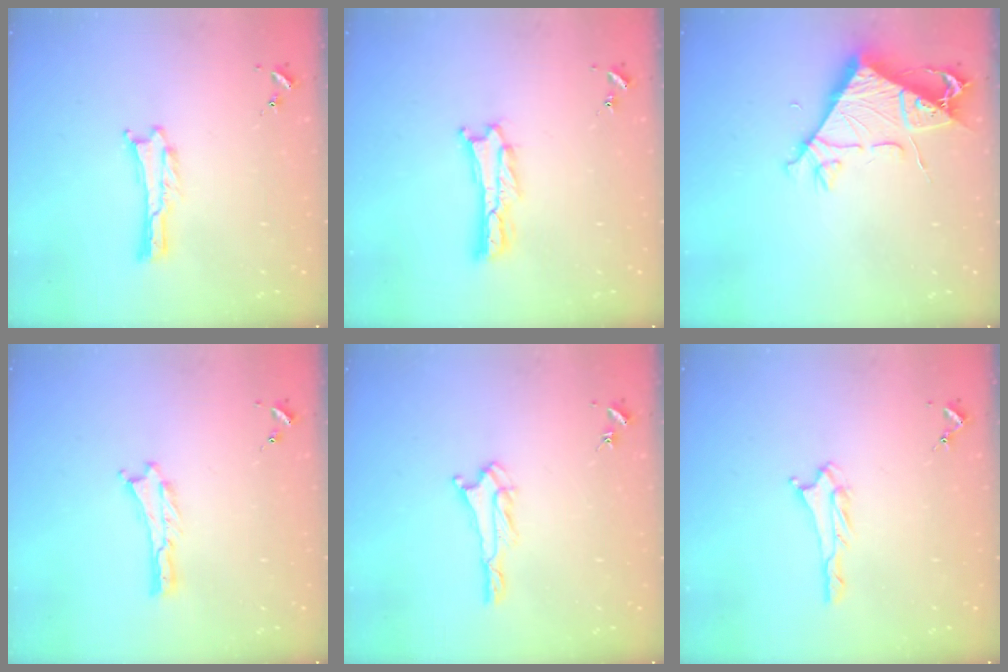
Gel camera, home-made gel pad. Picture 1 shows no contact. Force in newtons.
{"total": 1.8, "press": 1.8, "slide": 0.2}
{"total": 7.4, "press": 7.4, "slide": 0.6}
{"total": 0.0}
{"total": 1.7, "press": 1.6, "slide": 0.2}
{"total": 2.3, "press": 2.2, "slide": 0.3}